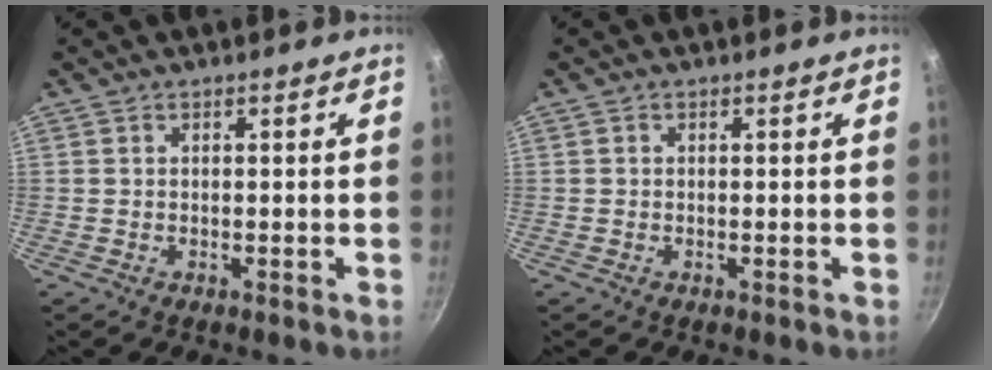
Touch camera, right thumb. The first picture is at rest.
{"total": 0.0}